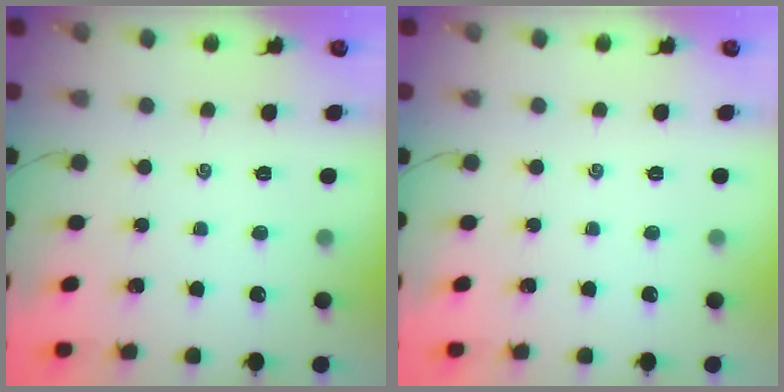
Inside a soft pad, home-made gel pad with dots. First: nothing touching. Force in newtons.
{"total": 0.0}